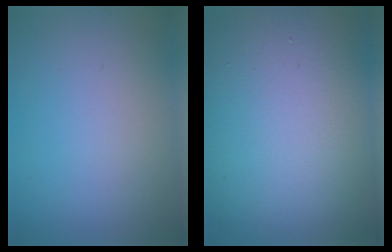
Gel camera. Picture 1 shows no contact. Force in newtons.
{"total": 18.1, "press": 18.1, "slide": 1.5}